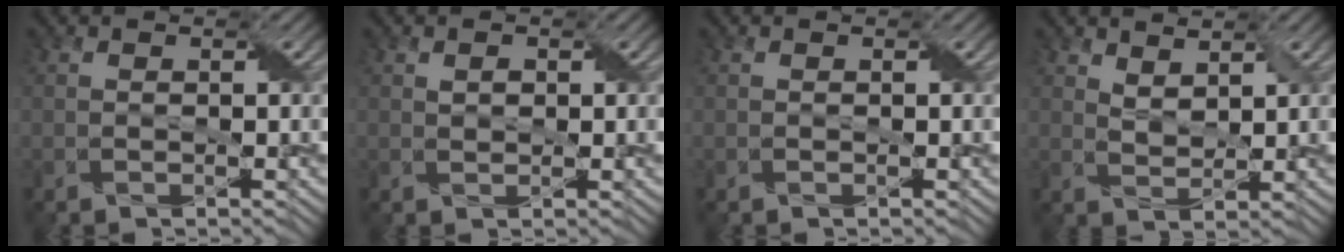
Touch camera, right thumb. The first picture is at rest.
{"total": 1.1, "force": [0.3, 0.8, 0.7], "torque": [-0.016, 0.000, 0.009]}
{"total": 0.0}
{"total": 2.5, "force": [1.9, 1.0, 1.2], "torque": [-0.032, -0.004, 0.042]}